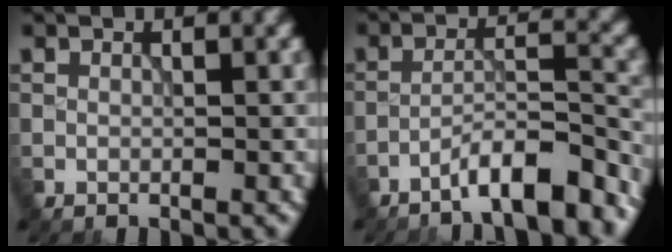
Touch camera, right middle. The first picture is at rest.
{"total": 6.4, "force": [-4.9, 1.1, 3.9], "torque": [-0.053, 0.012, -0.082]}